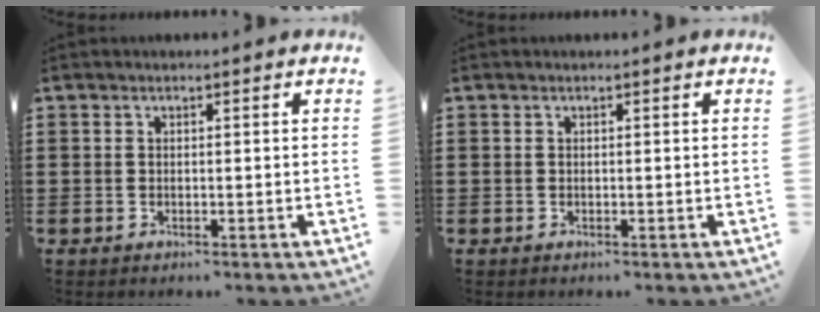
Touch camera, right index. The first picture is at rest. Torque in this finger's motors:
{"motor_torque": [-0.09, 0.10, 0.00, -0.01]}